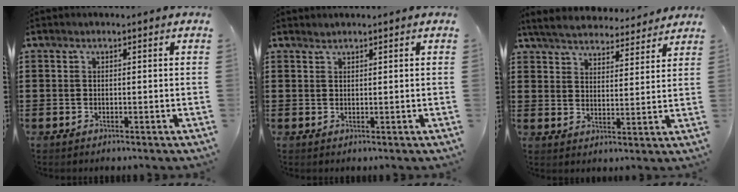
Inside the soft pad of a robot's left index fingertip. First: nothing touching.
{"total": 0.8, "force": [0.8, -0.1, 0.1], "torque": [-0.004, -0.003, 0.016]}
{"total": 5.3, "force": [5.2, 0.5, 0.9], "torque": [-0.043, -0.027, 0.089]}